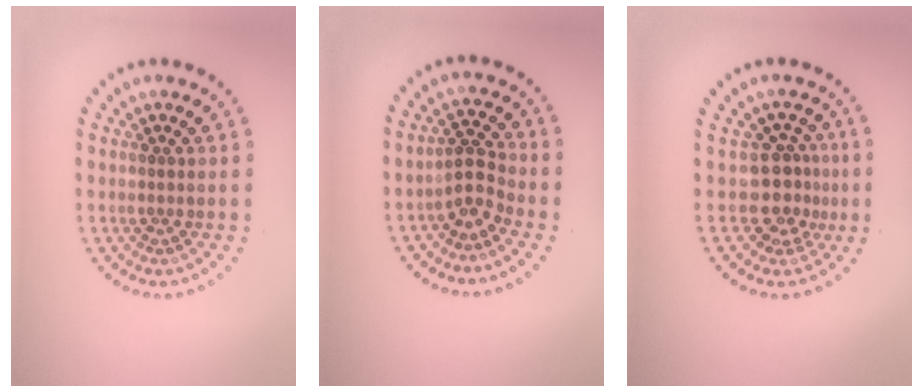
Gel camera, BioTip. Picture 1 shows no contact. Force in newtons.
{"total": 2.3, "press": 1.9, "slide": 1.3}
{"total": 3.1, "press": 2.4, "slide": 2.0}